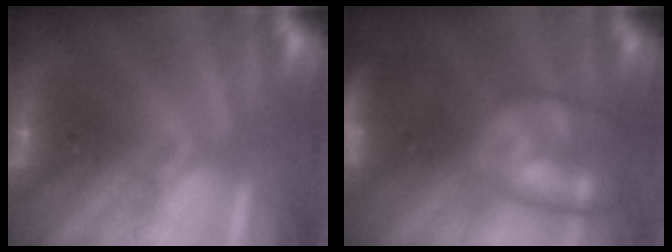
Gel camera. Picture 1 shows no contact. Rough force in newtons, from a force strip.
{"total": 9.1}